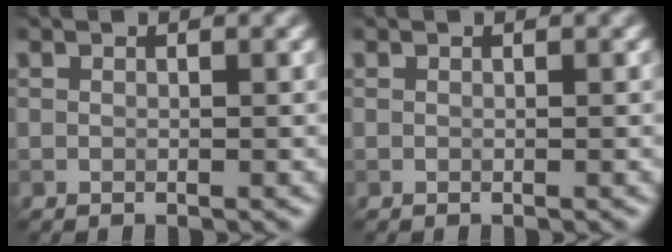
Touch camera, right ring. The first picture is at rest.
{"total": 0.0}